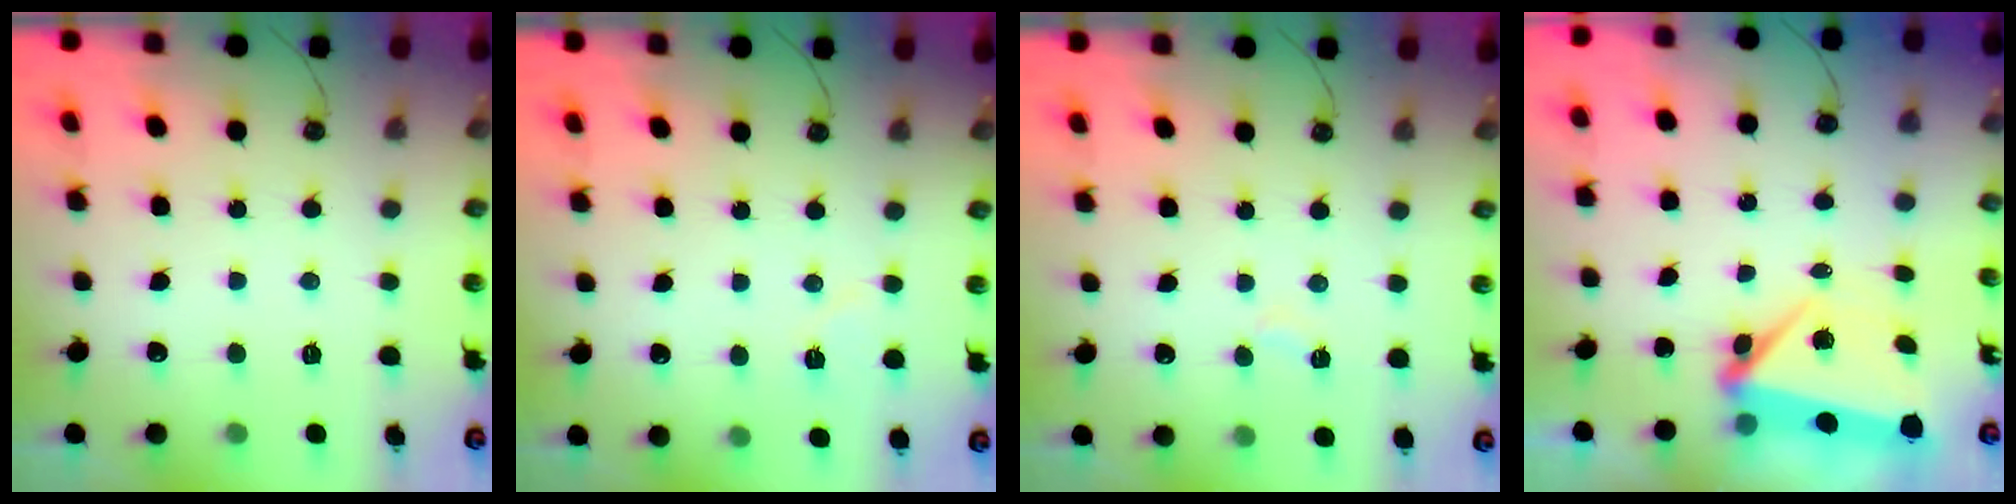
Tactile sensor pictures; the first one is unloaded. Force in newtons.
{"total": 6.0, "press": 5.9, "slide": 1.2}
{"total": 4.7, "press": 4.2, "slide": 2.1}
{"total": 6.0, "press": 5.1, "slide": 3.1}